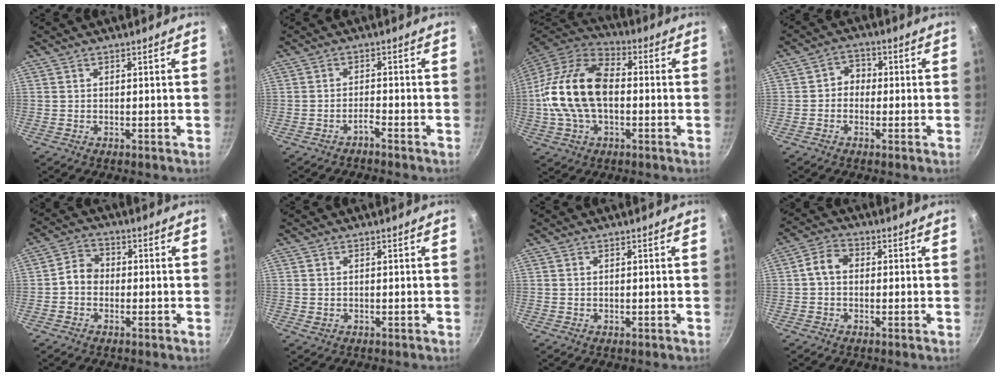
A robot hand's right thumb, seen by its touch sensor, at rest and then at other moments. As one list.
[{"total": 1.7, "force": [-1.5, 0.1, 0.7], "torque": [-0.015, 0.017, -0.025]}, {"total": 20.1, "force": [-0.7, 12.3, 15.9], "torque": [-0.290, 0.035, -0.024]}, {"total": 3.7, "force": [-0.5, 3.2, 1.7], "torque": [-0.005, 0.015, -0.020]}, {"total": 5.0, "force": [-0.6, 4.2, 2.5], "torque": [-0.018, 0.017, -0.024]}, {"total": 0.7, "force": [0.1, 0.5, 0.5], "torque": [-0.008, 0.001, 0.005]}, {"total": 0.0}, {"total": 4.5, "force": [0.1, 3.4, 3.0], "torque": [-0.050, 0.016, -0.010]}]